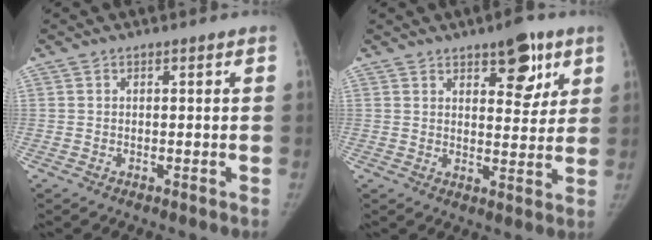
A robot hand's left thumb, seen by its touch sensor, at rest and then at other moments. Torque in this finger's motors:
{"motor_torque": [0.96, 0.19, 0.35, -0.25, 0.17]}